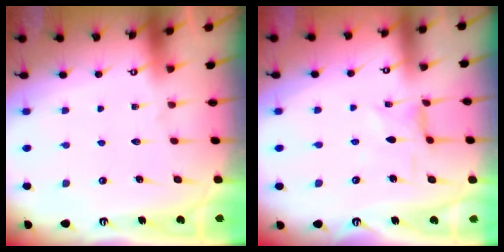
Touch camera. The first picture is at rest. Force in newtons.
{"total": 2.1, "press": 2.1, "slide": 0.5}